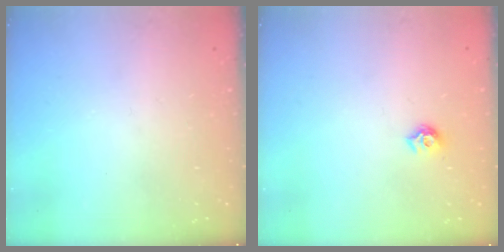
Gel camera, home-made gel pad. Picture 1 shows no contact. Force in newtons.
{"total": 6.4, "press": 6.4, "slide": 0.6}